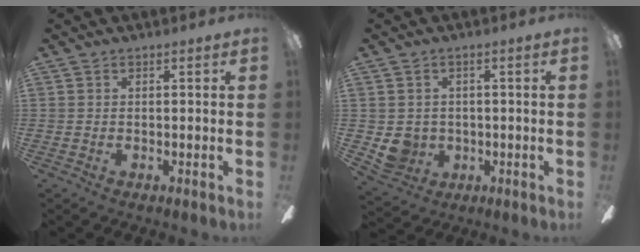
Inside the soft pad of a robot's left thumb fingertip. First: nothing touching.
{"total": 5.5, "force": [0.2, 5.3, 1.5], "torque": [-0.037, 0.000, 0.008]}